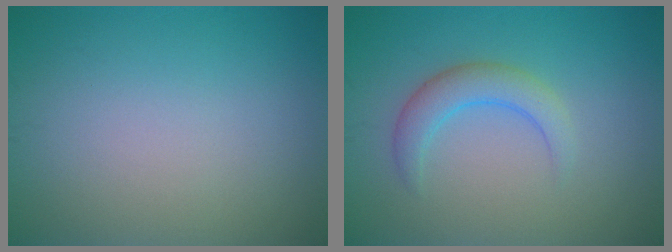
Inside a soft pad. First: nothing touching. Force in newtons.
{"total": 2.9, "press": 2.9, "slide": 0.2}